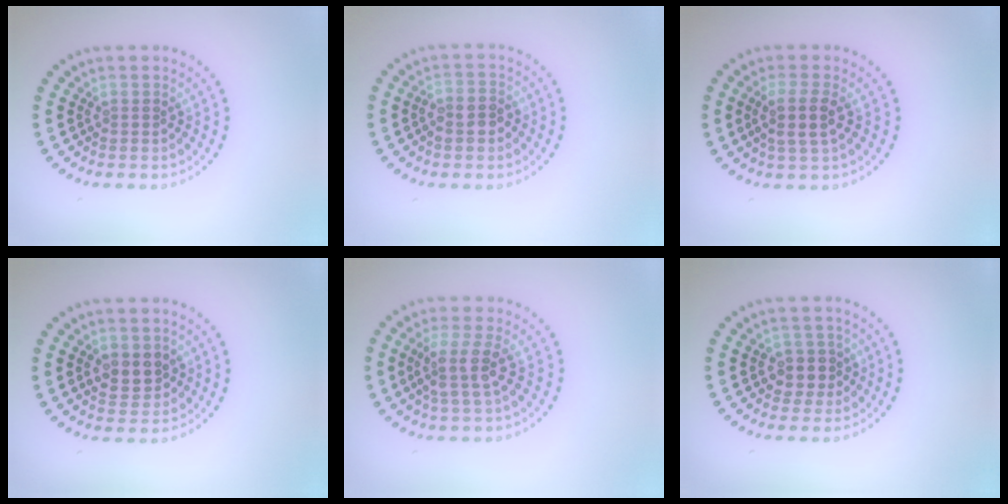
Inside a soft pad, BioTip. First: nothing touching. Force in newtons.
{"total": 2.3, "press": 2.1, "slide": 0.8}
{"total": 2.7, "press": 2.3, "slide": 1.4}
{"total": 2.6, "press": 2.5, "slide": 0.6}
{"total": 3.1, "press": 2.4, "slide": 1.9}
{"total": 2.6, "press": 2.3, "slide": 1.2}